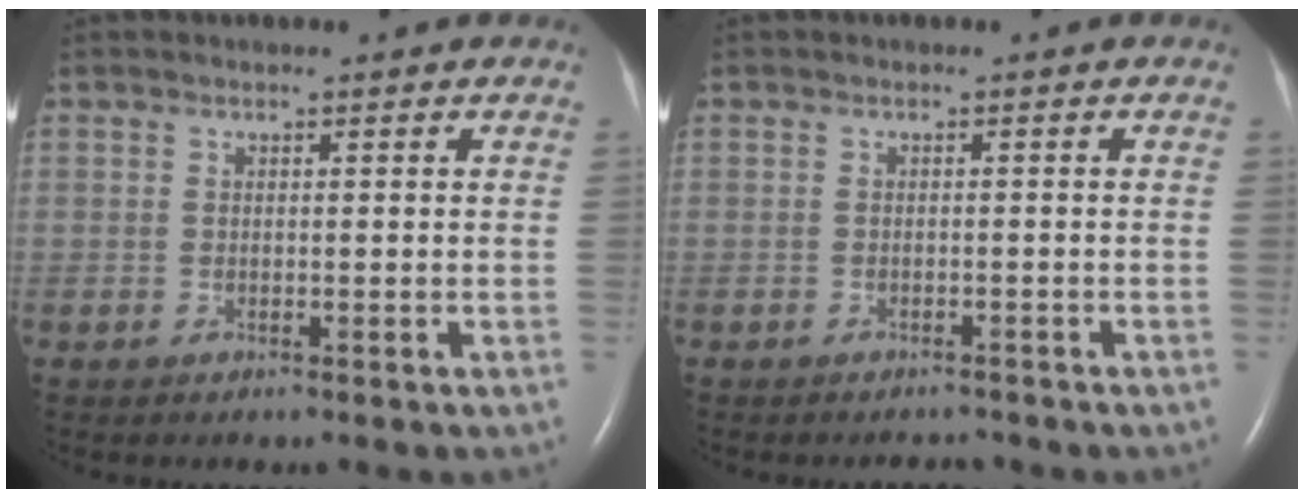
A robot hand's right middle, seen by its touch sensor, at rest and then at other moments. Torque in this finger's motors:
{"motor_torque": [0.00, 0.02, -0.02, 0.00]}